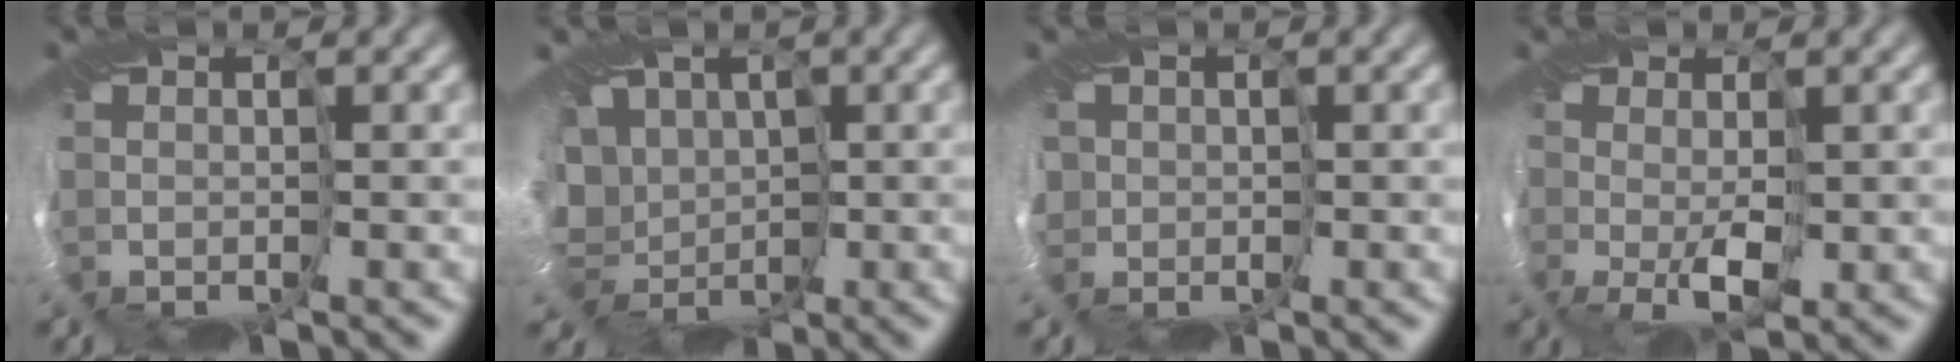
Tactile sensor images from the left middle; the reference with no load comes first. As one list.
[{"total": 11.0, "force": [0.4, 8.9, 6.5], "torque": [-0.107, -0.013, -0.010]}, {"total": 1.8, "force": [-0.6, 1.5, 0.9], "torque": [-0.019, -0.004, -0.019]}, {"total": 0.8, "force": [0.3, -0.5, 0.5], "torque": [-0.011, 0.000, 0.009]}]